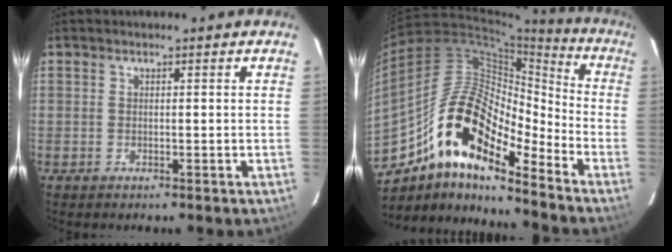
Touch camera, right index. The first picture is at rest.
{"total": 18.8, "force": [-12.0, 6.4, 13.0], "torque": [-0.218, 0.000, -0.235]}